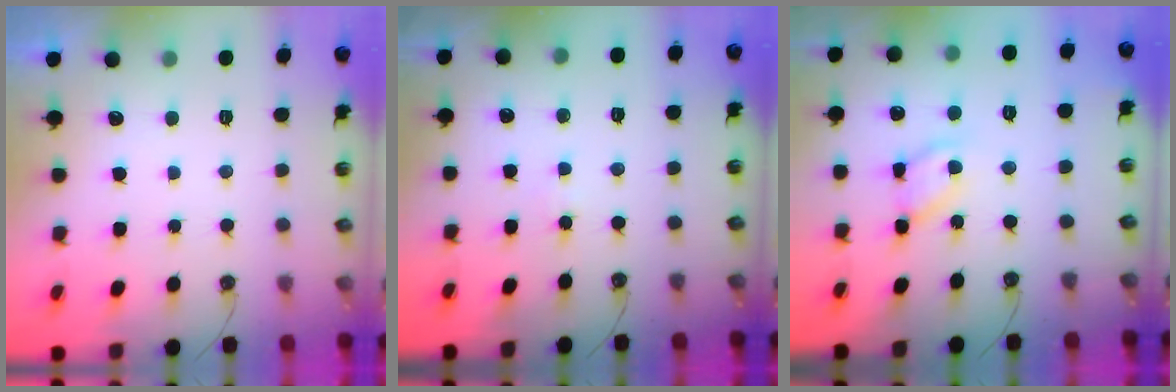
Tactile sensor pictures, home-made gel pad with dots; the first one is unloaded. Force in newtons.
{"total": 2.4, "press": 2.4, "slide": 0.2}
{"total": 11.0, "press": 11.0, "slide": 0.7}